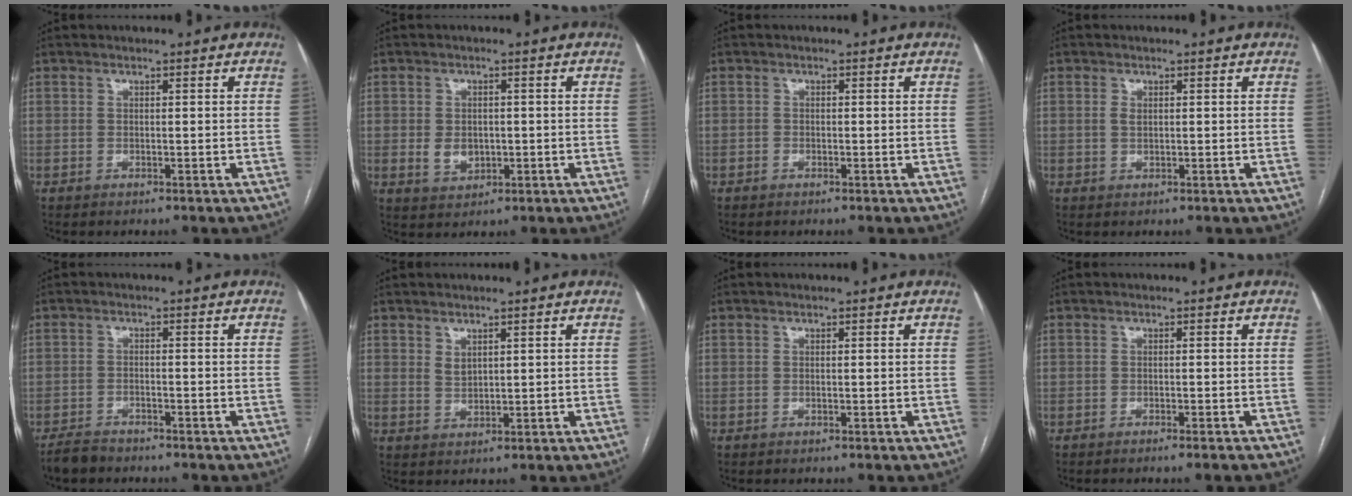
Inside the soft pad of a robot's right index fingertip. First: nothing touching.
{"total": 3.8, "force": [-0.4, 2.9, 2.4], "torque": [-0.040, 0.001, 0.005]}
{"total": 0.6, "force": [-0.4, 0.4, 0.1], "torque": [-0.001, 0.003, -0.011]}
{"total": 1.0, "force": [0.2, 0.6, 0.8], "torque": [-0.014, 0.001, 0.003]}
{"total": 3.6, "force": [-3.3, 1.0, 1.1], "torque": [-0.022, -0.007, -0.059]}
{"total": 1.7, "force": [1.1, 0.9, 1.0], "torque": [-0.018, -0.003, 0.029]}
{"total": 0.0}
{"total": 2.7, "force": [-2.3, -0.5, 1.4], "torque": [-0.012, 0.001, -0.030]}